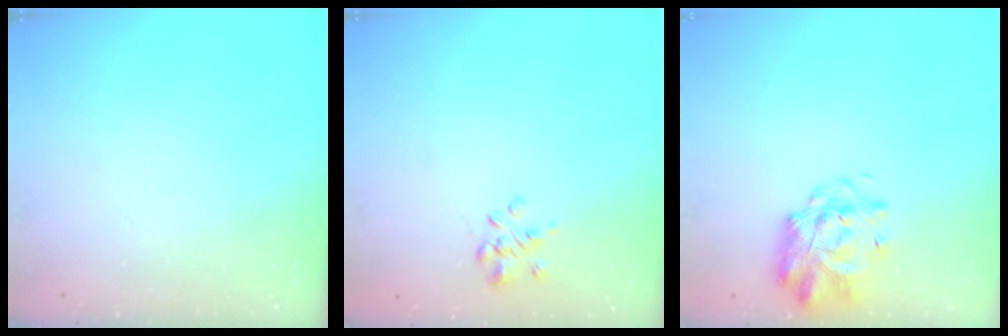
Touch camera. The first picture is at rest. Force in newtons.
{"total": 1.4, "press": 1.2, "slide": 0.8}
{"total": 2.4, "press": 2.2, "slide": 1.0}